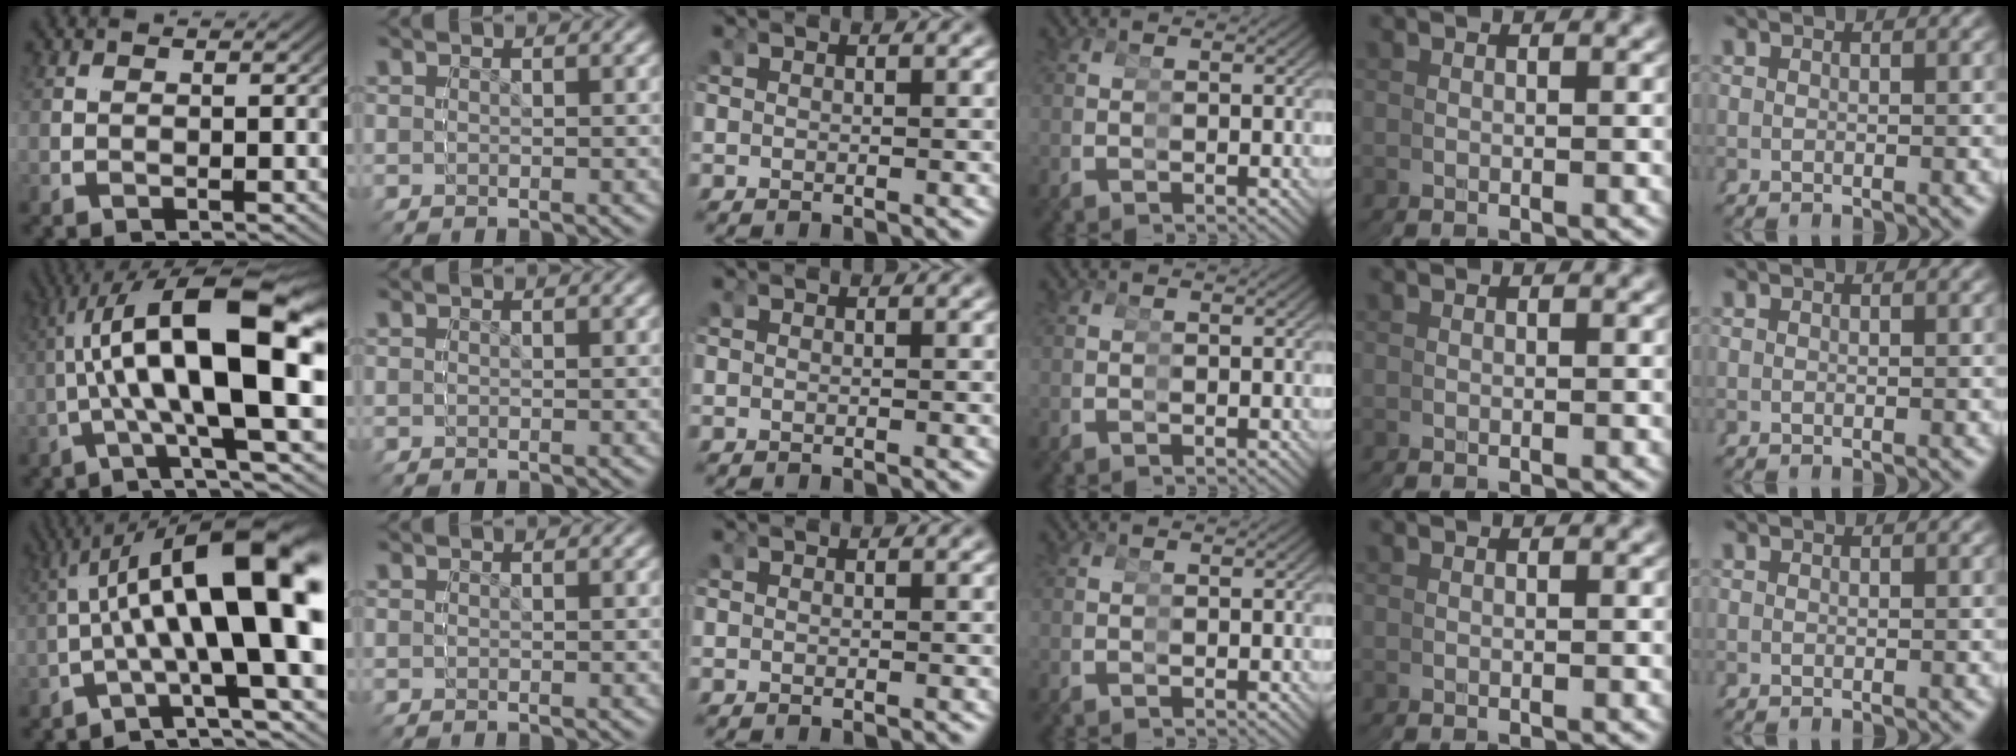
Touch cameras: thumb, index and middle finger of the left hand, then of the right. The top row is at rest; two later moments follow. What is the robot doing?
{"motion": "grasp_and_lifting", "object": "cubes"}